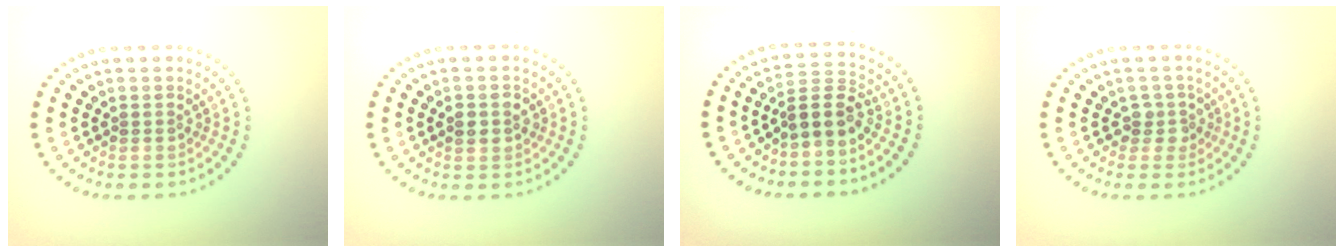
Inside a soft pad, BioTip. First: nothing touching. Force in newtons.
{"total": 1.8, "press": 1.8, "slide": 0.2}
{"total": 3.1, "press": 2.6, "slide": 1.7}
{"total": 1.8, "press": 1.3, "slide": 1.2}